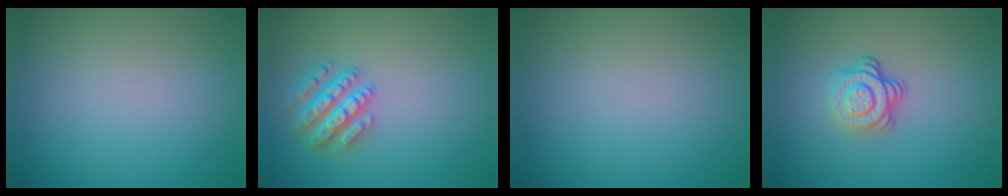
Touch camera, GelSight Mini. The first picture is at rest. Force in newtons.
{"total": 3.8, "press": 3.4, "slide": 1.6}
{"total": 0.0}
{"total": 3.6, "press": 2.5, "slide": 2.6}